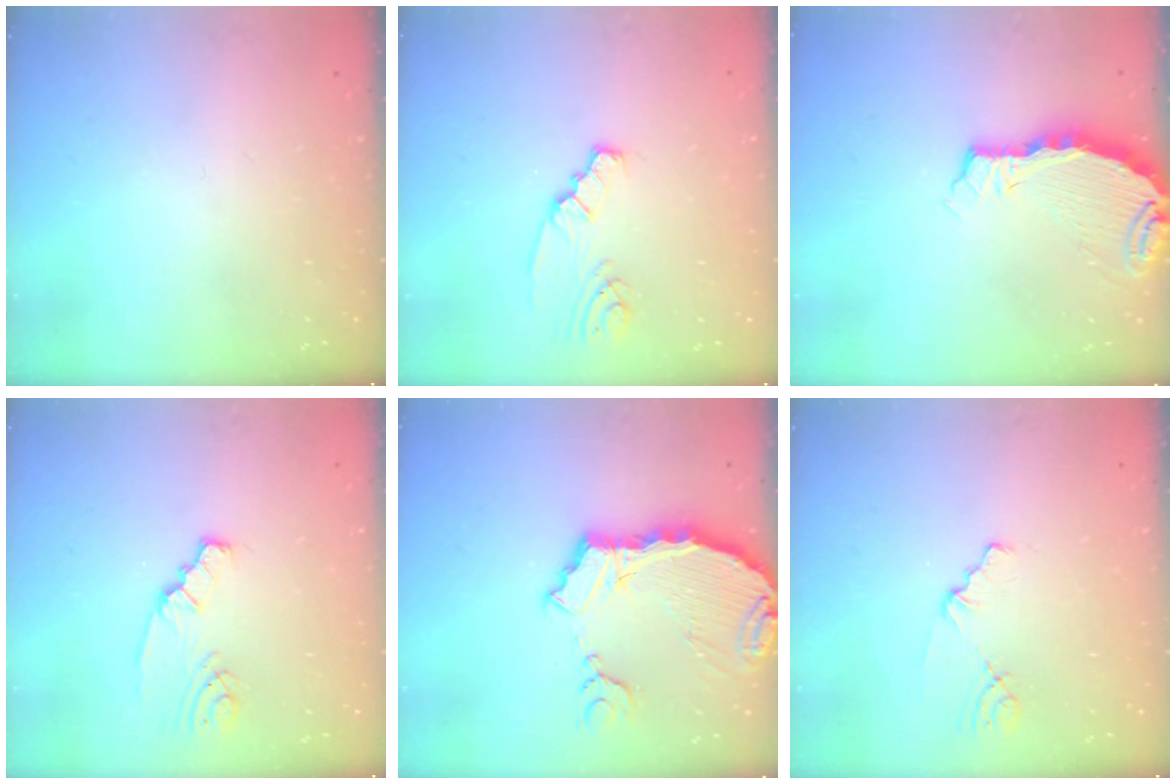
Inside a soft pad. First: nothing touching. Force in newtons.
{"total": 2.2, "press": 2.1, "slide": 0.5}
{"total": 5.3, "press": 5.3, "slide": 0.6}
{"total": 2.2, "press": 2.1, "slide": 0.5}
{"total": 10.4, "press": 10.3, "slide": 1.1}
{"total": 1.2, "press": 1.2, "slide": 0.2}